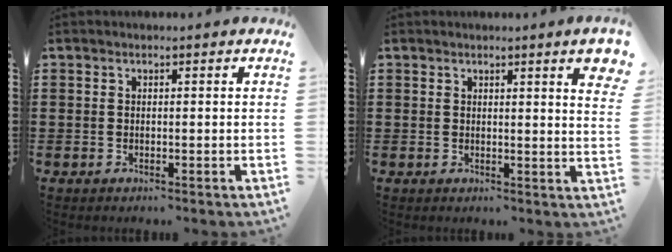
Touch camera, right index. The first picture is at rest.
{"total": 3.3, "force": [1.9, 0.0, 2.7], "torque": [-0.046, -0.004, 0.031]}